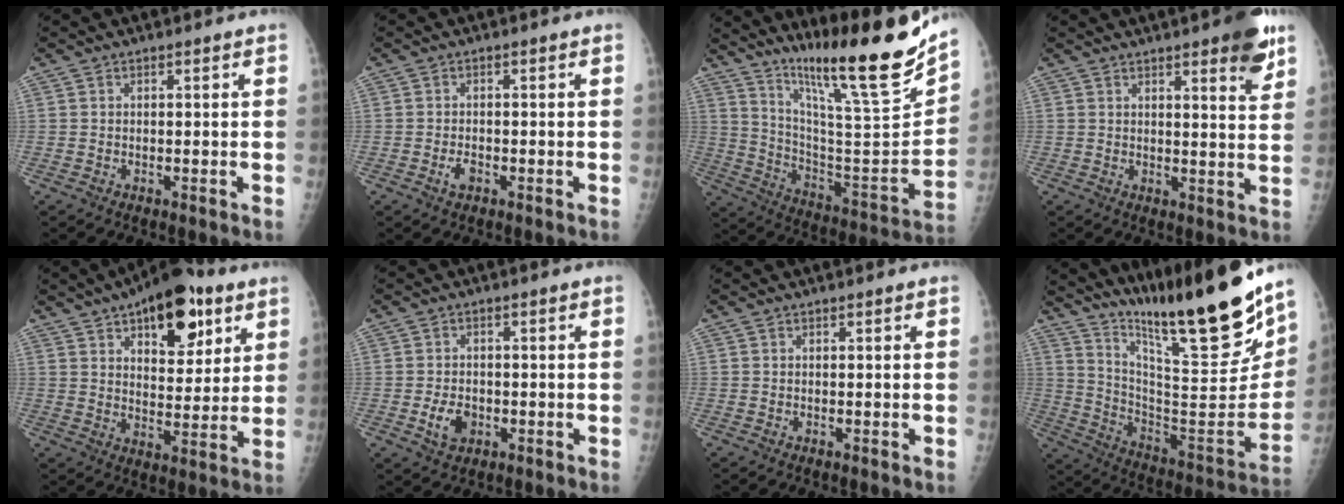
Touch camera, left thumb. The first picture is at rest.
{"total": 2.0, "force": [-0.9, 1.2, 1.3], "torque": [-0.024, 0.003, -0.016]}
{"total": 24.7, "force": [19.1, 1.7, 15.5], "torque": [-0.220, -0.121, 0.314]}
{"total": 8.2, "force": [5.0, 1.7, 6.3], "torque": [-0.068, -0.025, 0.061]}
{"total": 17.1, "force": [8.9, 8.3, 12.0], "torque": [-0.124, -0.031, 0.132]}
{"total": 4.4, "force": [-1.3, 3.3, 2.7], "torque": [-0.039, 0.002, -0.018]}
{"total": 0.0}
{"total": 26.5, "force": [20.0, 2.5, 17.2], "torque": [-0.252, -0.124, 0.332]}